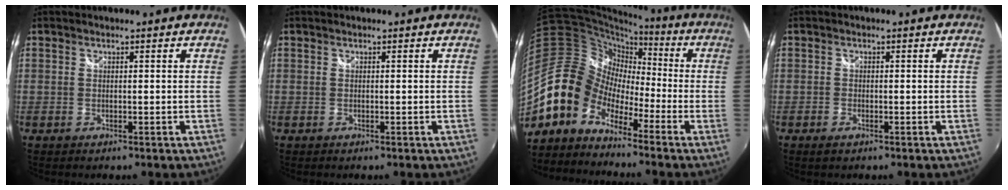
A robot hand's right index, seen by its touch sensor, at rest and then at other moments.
{"total": 0.0}
{"total": 13.6, "force": [-7.9, 9.9, 5.0], "torque": [-0.103, 0.031, -0.171]}
{"total": 1.3, "force": [-1.0, 0.6, 0.7], "torque": [-0.015, -0.003, -0.018]}